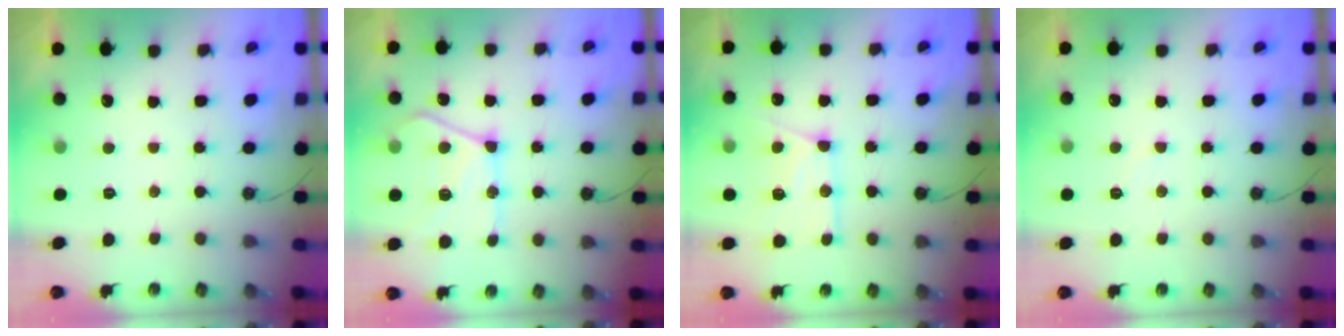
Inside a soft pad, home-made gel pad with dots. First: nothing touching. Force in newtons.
{"total": 18.9, "press": 18.8, "slide": 1.8}
{"total": 16.9, "press": 16.8, "slide": 1.6}
{"total": 6.7, "press": 6.6, "slide": 0.9}